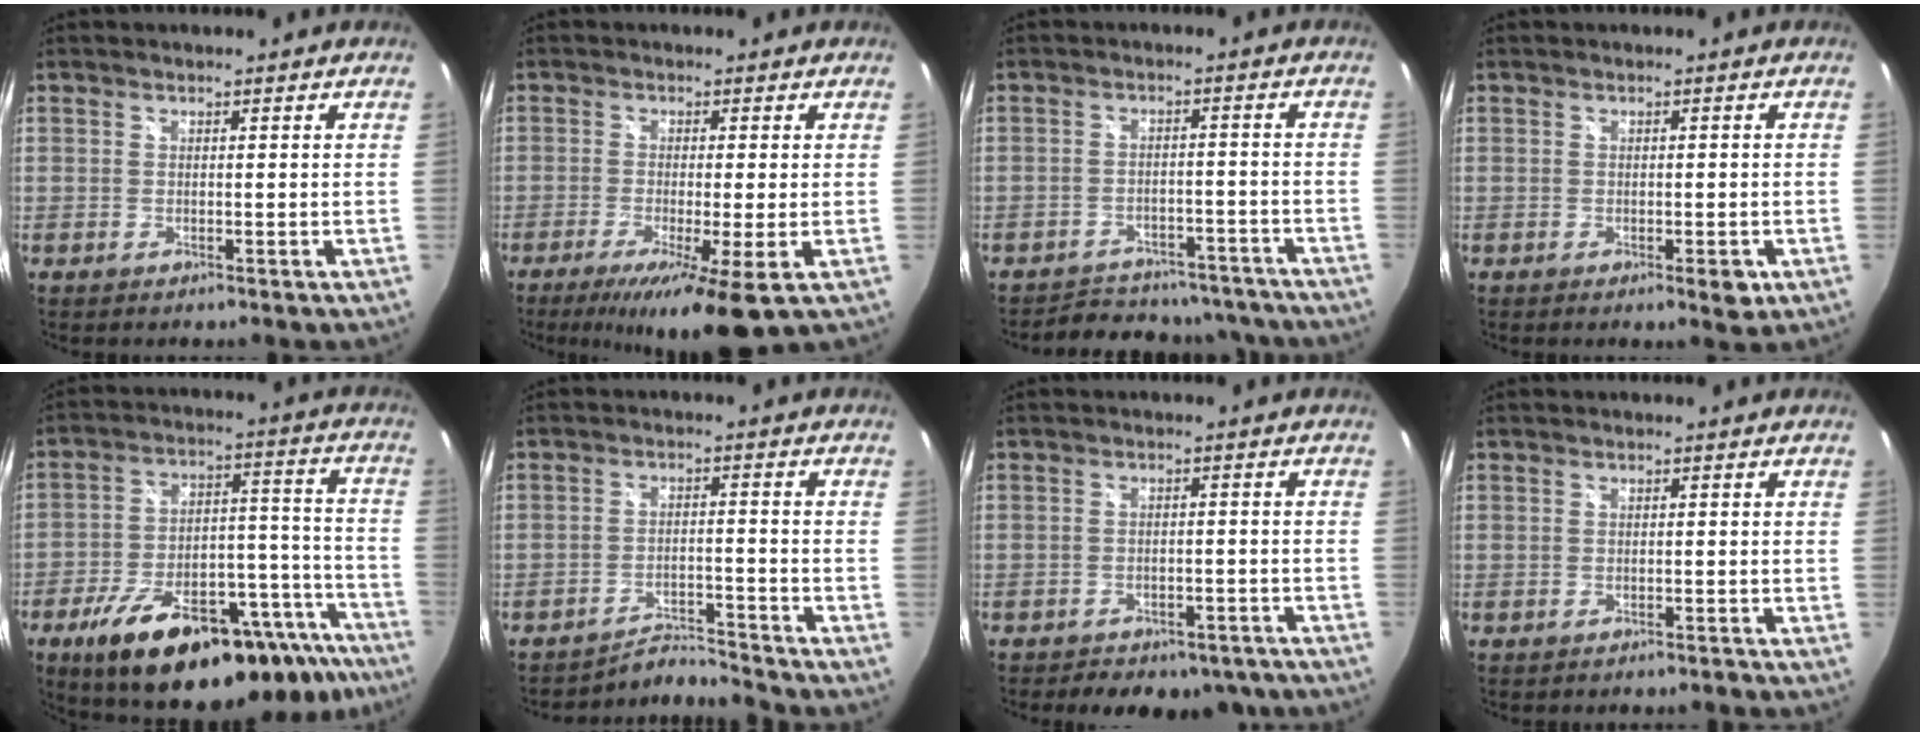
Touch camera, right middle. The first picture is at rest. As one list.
[{"total": 9.2, "force": [-4.0, 0.3, 8.3], "torque": [-0.161, -0.028, -0.067]}, {"total": 16.2, "force": [-14.3, 6.2, 4.5], "torque": [-0.095, 0.032, -0.171]}, {"total": 2.9, "force": [-0.8, 0.9, 2.6], "torque": [-0.036, -0.004, -0.008]}, {"total": 30.2, "force": [-21.1, 11.0, 18.5], "torque": [-0.265, 0.011, -0.288]}, {"total": 5.3, "force": [-4.9, -1.4, -1.3], "torque": [0.008, 0.018, -0.089]}, {"total": 12.6, "force": [-9.8, 6.1, 5.0], "torque": [-0.107, 0.005, -0.112]}, {"total": 1.1, "force": [-1.1, 0.2, 0.2], "torque": [-0.007, -0.005, -0.014]}]